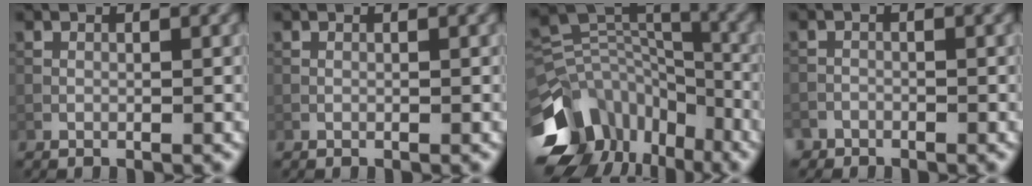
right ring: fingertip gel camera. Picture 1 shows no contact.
{"total": 0.0}
{"total": 11.8, "force": [-5.9, 8.0, 6.4], "torque": [-0.139, 0.010, -0.097]}
{"total": 1.2, "force": [-1.0, 0.5, -0.4], "torque": [0.012, 0.003, -0.021]}